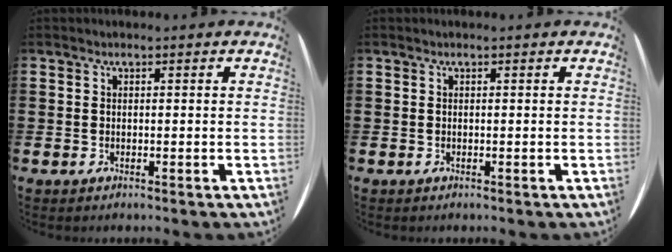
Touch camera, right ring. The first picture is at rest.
{"total": 0.0}